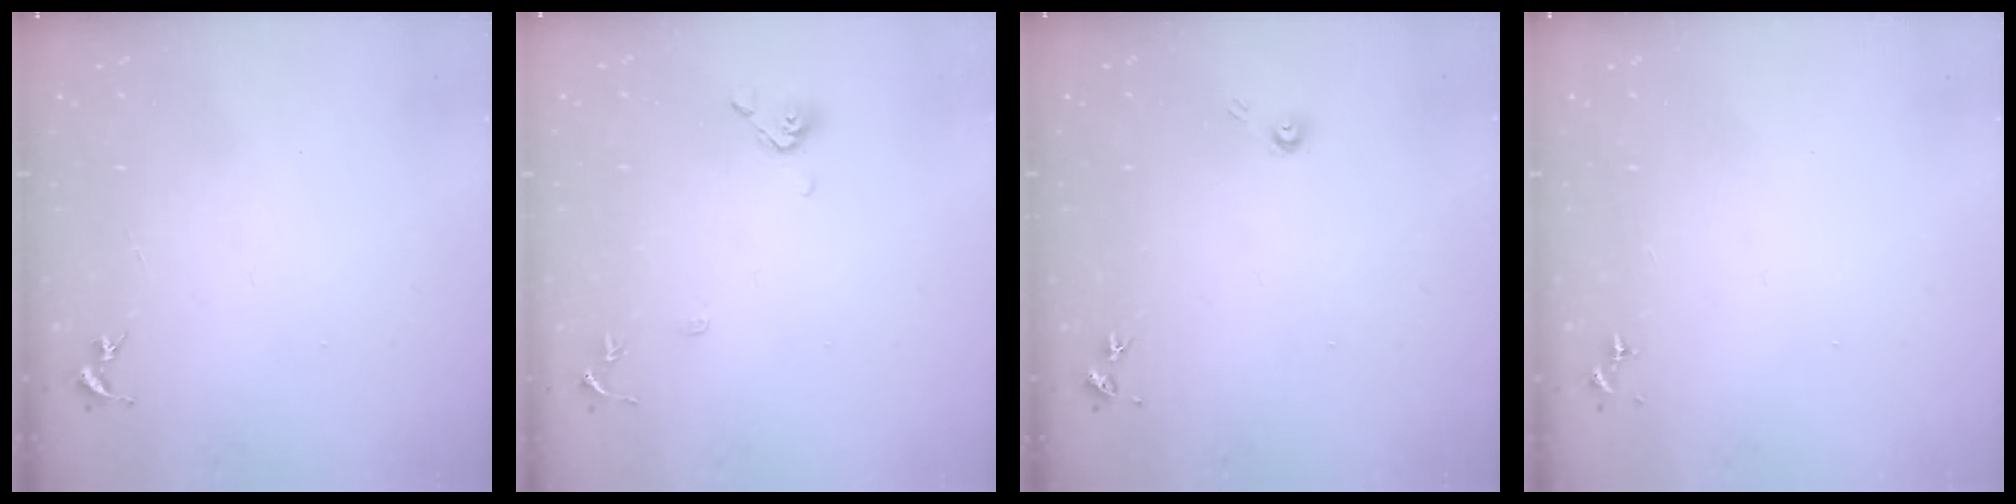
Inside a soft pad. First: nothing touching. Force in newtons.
{"total": 8.9, "press": 8.7, "slide": 1.9}
{"total": 4.3, "press": 4.3, "slide": 0.3}
{"total": 0.0}